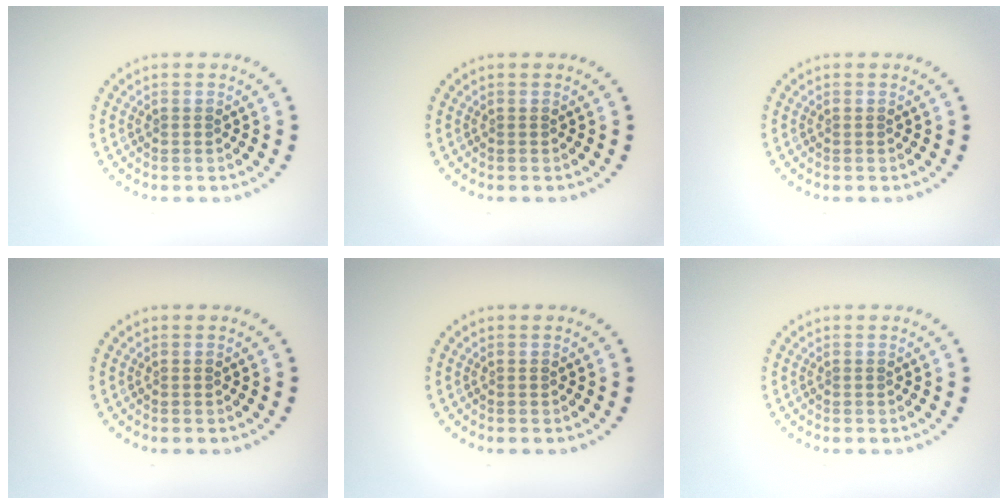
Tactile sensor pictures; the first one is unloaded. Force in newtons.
{"total": 0.0}
{"total": 0.0}
{"total": 0.0}
{"total": 0.0}
{"total": 0.0}